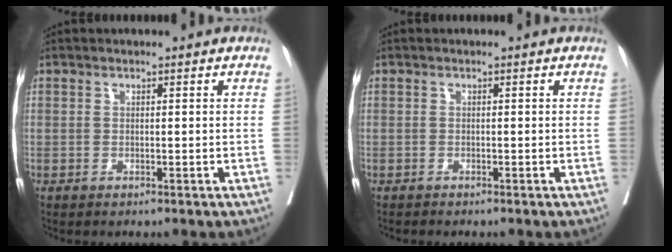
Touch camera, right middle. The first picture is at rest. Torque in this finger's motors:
{"motor_torque": [-0.28, 0.03, -0.05, 0.00]}